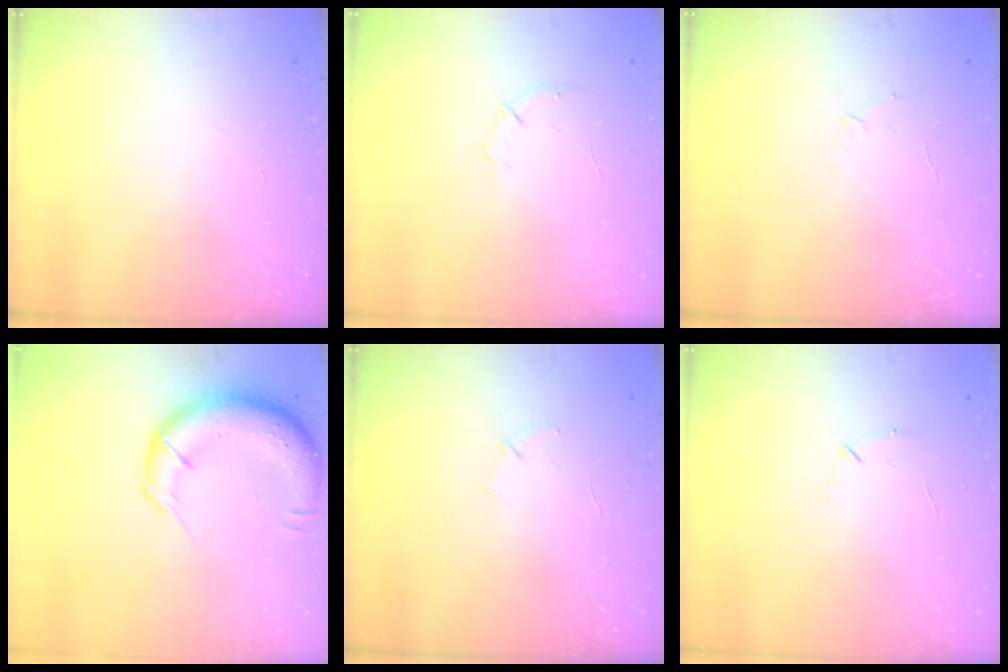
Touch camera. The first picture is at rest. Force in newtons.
{"total": 5.1, "press": 4.9, "slide": 1.4}
{"total": 3.2, "press": 3.1, "slide": 0.8}
{"total": 14.0, "press": 13.7, "slide": 2.9}
{"total": 5.0, "press": 4.9, "slide": 1.3}
{"total": 4.3, "press": 4.1, "slide": 1.1}